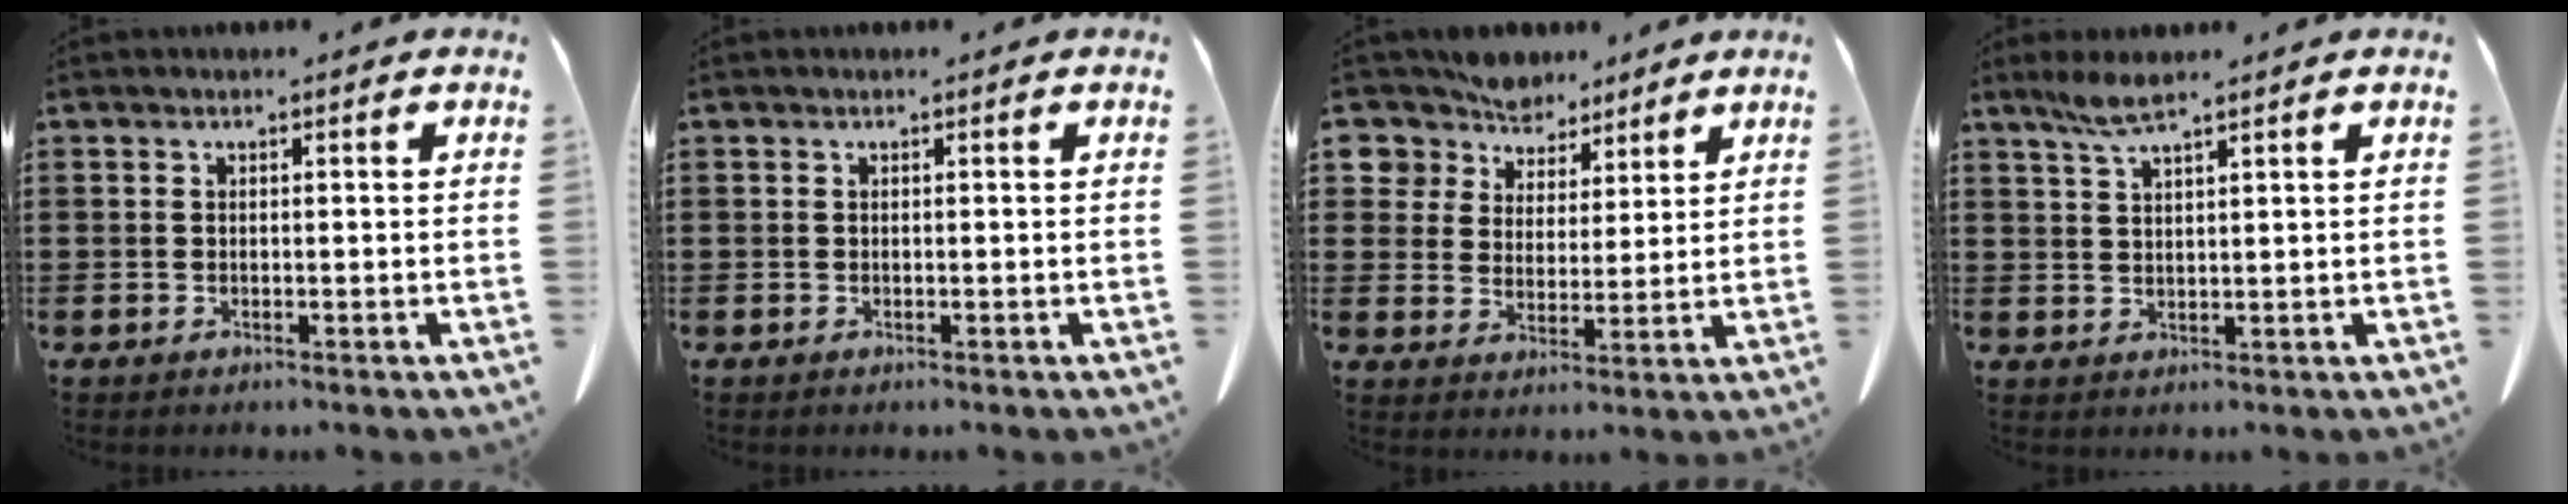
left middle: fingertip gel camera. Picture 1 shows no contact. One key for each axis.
{"total": 0.0}
{"total": 7.9, "fx": 7.0, "fy": 3.6, "fz": 0.2, "tx": -0.051, "ty": -0.037, "tz": 0.133}
{"total": 3.5, "fx": 2.5, "fy": 0.2, "fz": 2.4, "tx": -0.054, "ty": 0.001, "tz": 0.046}